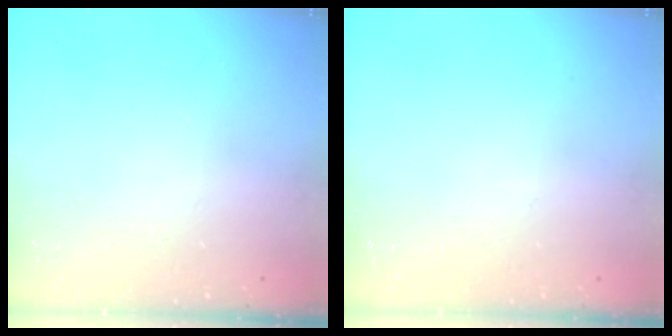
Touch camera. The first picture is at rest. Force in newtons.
{"total": 0.0}